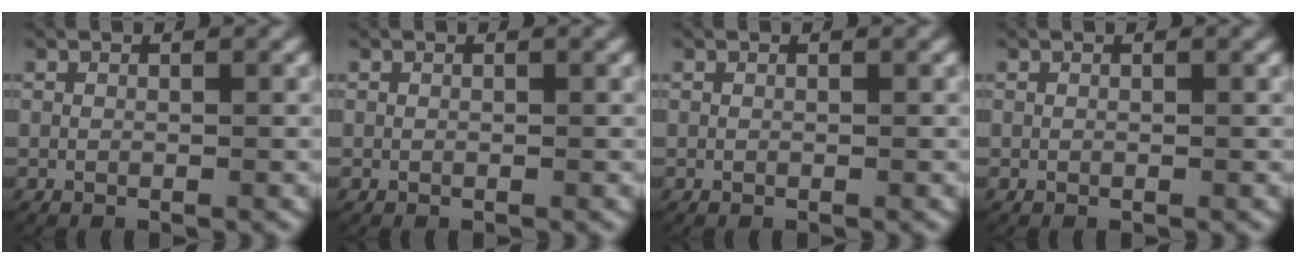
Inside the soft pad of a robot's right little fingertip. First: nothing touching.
{"total": 0.0}
{"total": 0.0}
{"total": 0.0}